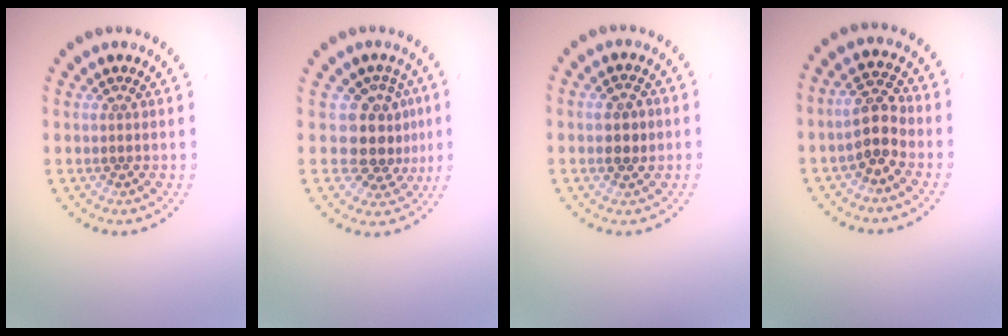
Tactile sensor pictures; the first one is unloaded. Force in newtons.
{"total": 3.9, "press": 3.1, "slide": 2.4}
{"total": 1.8, "press": 1.8, "slide": 0.1}
{"total": 3.2, "press": 3.1, "slide": 0.9}